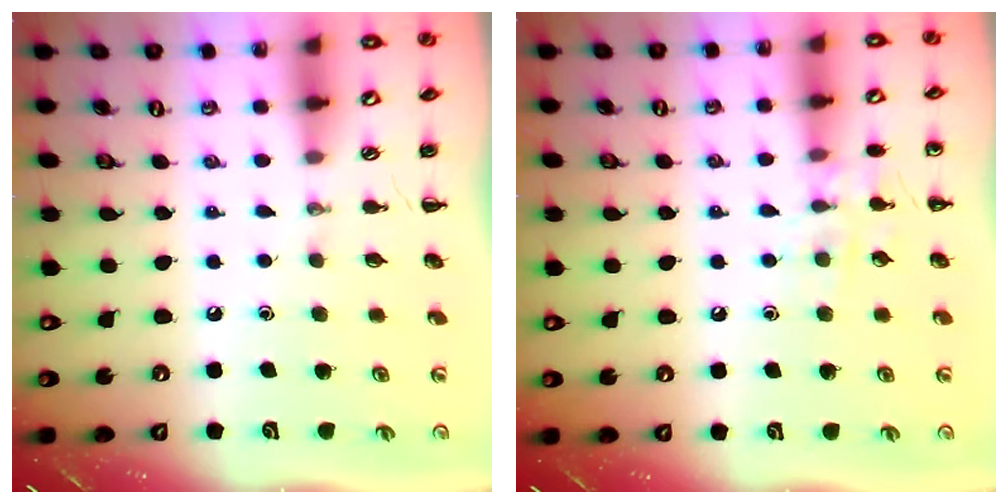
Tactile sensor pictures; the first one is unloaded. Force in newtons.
{"total": 7.3, "press": 7.2, "slide": 1.6}